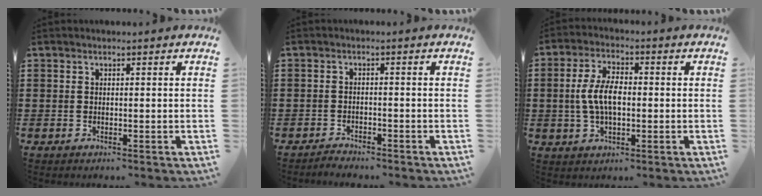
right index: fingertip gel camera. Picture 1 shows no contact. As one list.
[{"total": 1.7, "force": [-1.7, 0.2, -0.1], "torque": [-0.005, 0.004, -0.038]}, {"total": 6.7, "force": [-0.3, 3.3, 5.8], "torque": [-0.136, 0.000, -0.014]}]